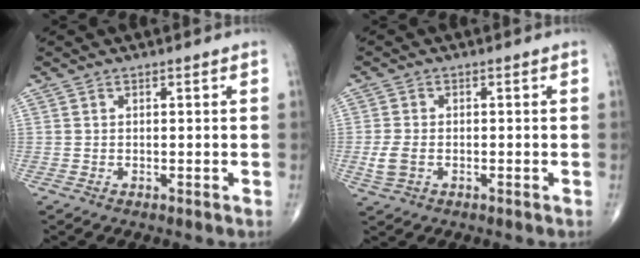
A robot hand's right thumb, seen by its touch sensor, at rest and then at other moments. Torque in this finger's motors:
{"motor_torque": [-0.18, 0.19, -0.05, 0.13, 0.05]}